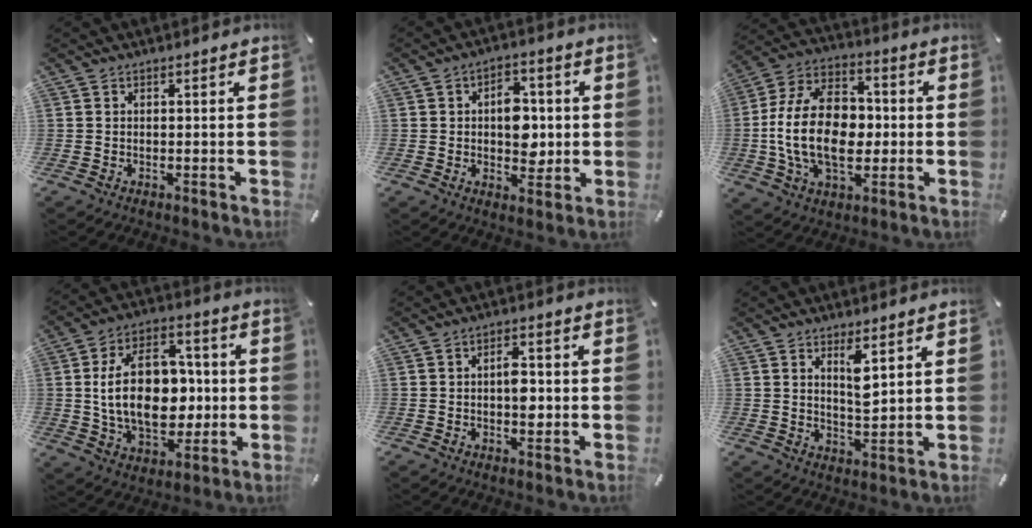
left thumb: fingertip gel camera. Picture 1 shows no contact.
{"total": 8.9, "force": [0.1, 6.3, 6.4], "torque": [-0.072, -0.001, 0.000]}
{"total": 18.5, "force": [-1.8, 12.6, 13.5], "torque": [-0.282, 0.008, -0.037]}
{"total": 19.7, "force": [0.0, 13.3, 14.6], "torque": [-0.263, 0.006, -0.001]}
{"total": 4.9, "force": [-0.2, 2.8, 4.0], "torque": [-0.051, -0.001, -0.008]}
{"total": 6.1, "force": [3.7, 1.8, 4.5], "torque": [-0.076, -0.021, 0.058]}